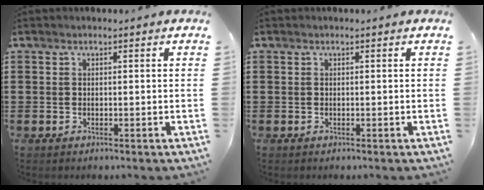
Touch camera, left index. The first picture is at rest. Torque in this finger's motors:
{"motor_torque": [0.00, 0.00, 0.00, 0.00]}